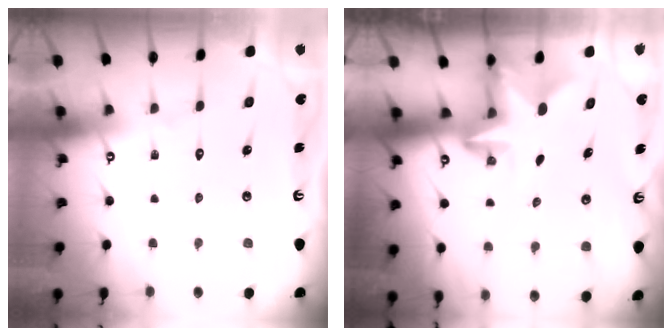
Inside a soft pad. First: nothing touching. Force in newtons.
{"total": 2.4, "press": 2.4, "slide": 0.4}